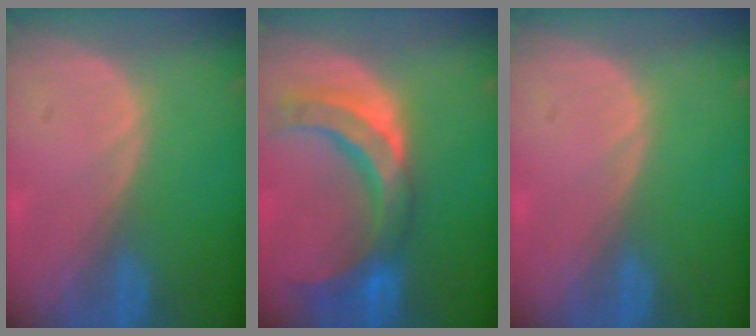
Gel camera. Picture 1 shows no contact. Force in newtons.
{"total": 10.6, "press": 9.3, "slide": 5.0}
{"total": 0.0}